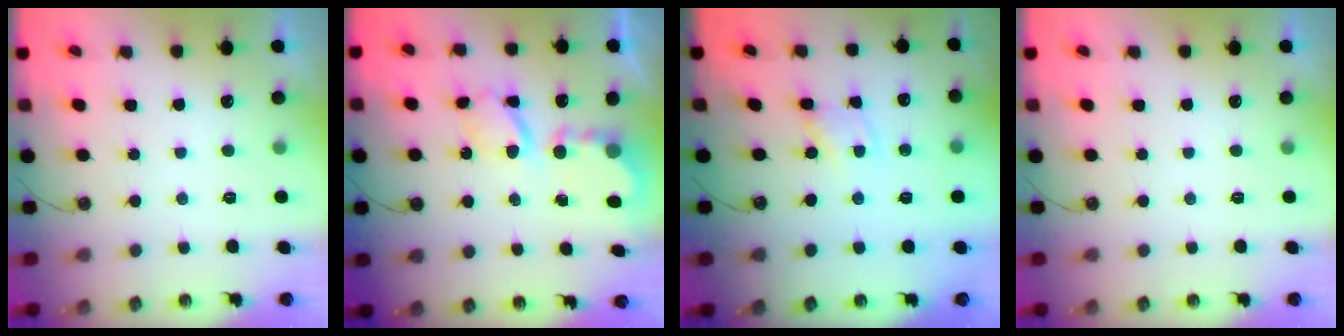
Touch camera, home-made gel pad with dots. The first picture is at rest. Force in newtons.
{"total": 6.1, "press": 6.1, "slide": 0.3}
{"total": 1.7, "press": 1.7, "slide": 0.1}
{"total": 0.0}